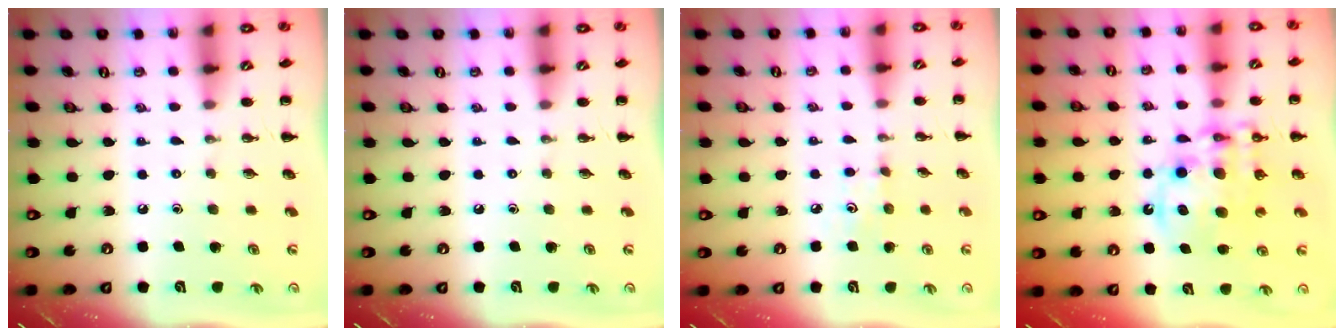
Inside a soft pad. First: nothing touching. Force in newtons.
{"total": 0.0}
{"total": 4.4, "press": 4.1, "slide": 1.4}
{"total": 14.7, "press": 14.3, "slide": 3.4}